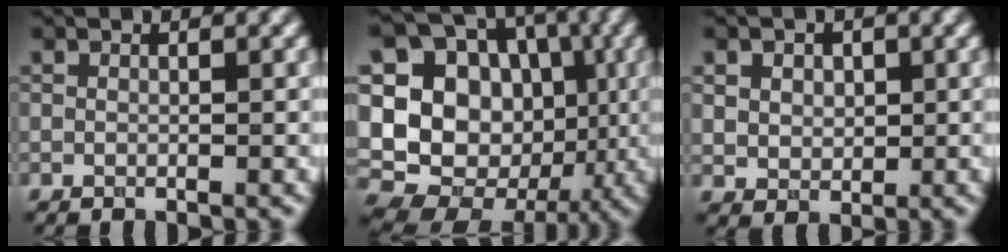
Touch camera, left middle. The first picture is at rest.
{"total": 15.1, "force": [0.4, 13.1, 7.6], "torque": [-0.154, 0.007, -0.007]}
{"total": 3.8, "force": [1.6, 2.9, 1.9], "torque": [-0.048, 0.009, 0.023]}